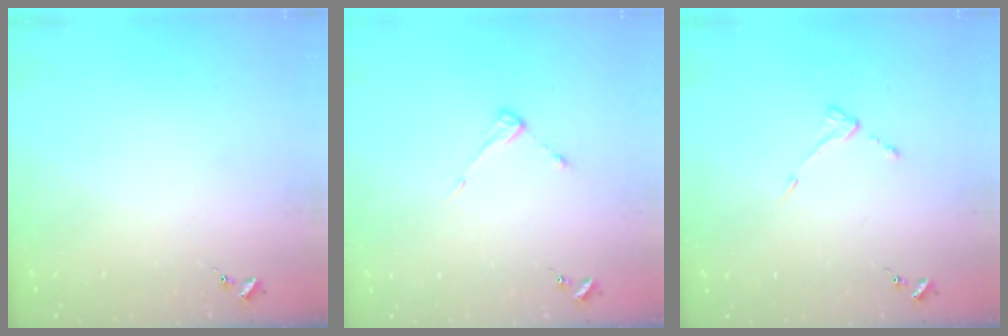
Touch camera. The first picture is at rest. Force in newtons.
{"total": 4.7, "press": 4.7, "slide": 0.4}
{"total": 4.3, "press": 4.3, "slide": 0.5}